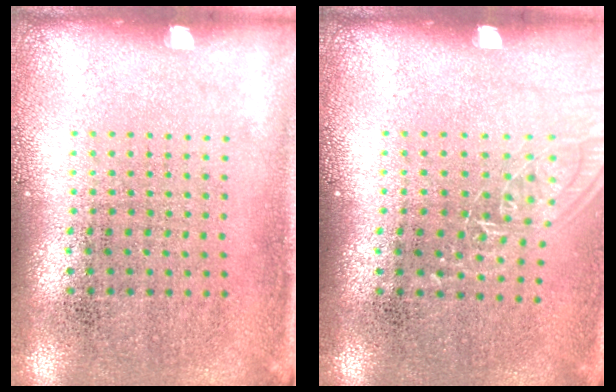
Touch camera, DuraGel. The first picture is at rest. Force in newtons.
{"total": 1.0, "press": 1.0, "slide": 0.3}